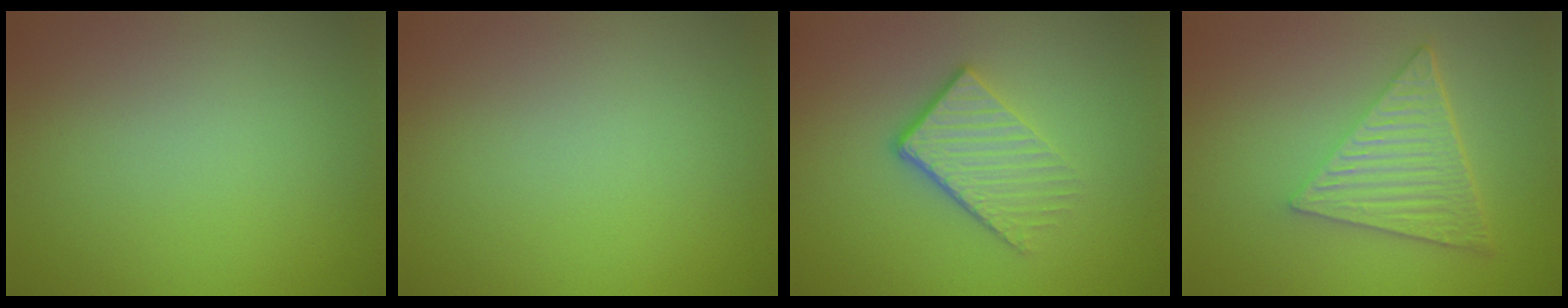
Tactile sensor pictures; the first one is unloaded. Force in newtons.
{"total": 0.0}
{"total": 3.9, "press": 2.8, "slide": 2.8}
{"total": 6.4, "press": 4.4, "slide": 4.6}